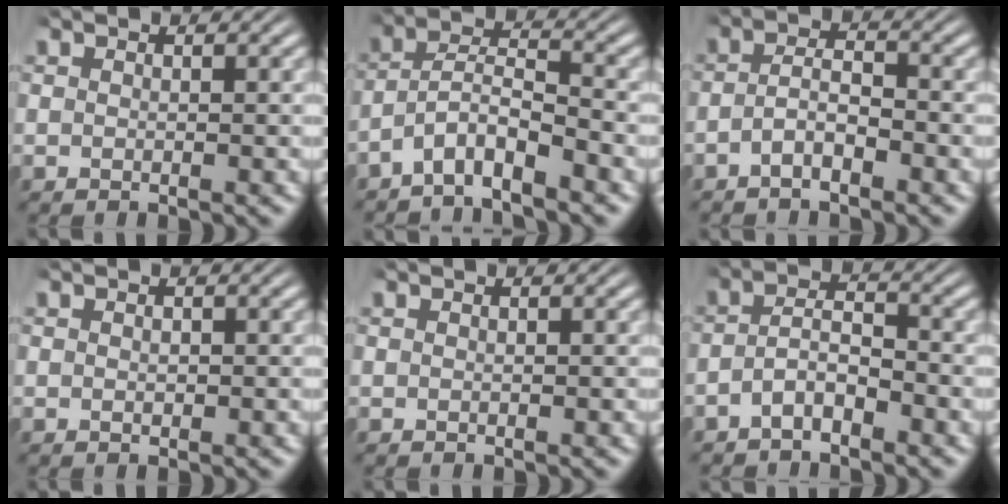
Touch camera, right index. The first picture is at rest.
{"total": 6.0, "force": [-3.6, 3.9, 2.9], "torque": [-0.069, -0.023, -0.063]}
{"total": 3.1, "force": [-2.1, 1.3, 1.8], "torque": [-0.038, -0.011, -0.038]}
{"total": 0.7, "force": [-0.1, 0.5, 0.5], "torque": [-0.012, -0.006, 0.001]}
{"total": 0.0}
{"total": 3.5, "force": [-2.3, 1.8, 1.9], "torque": [-0.036, -0.010, -0.041]}